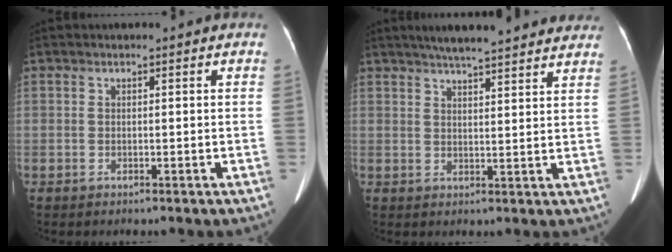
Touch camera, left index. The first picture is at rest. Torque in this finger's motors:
{"motor_torque": [0.46, -0.55, 0.03, 0.08]}